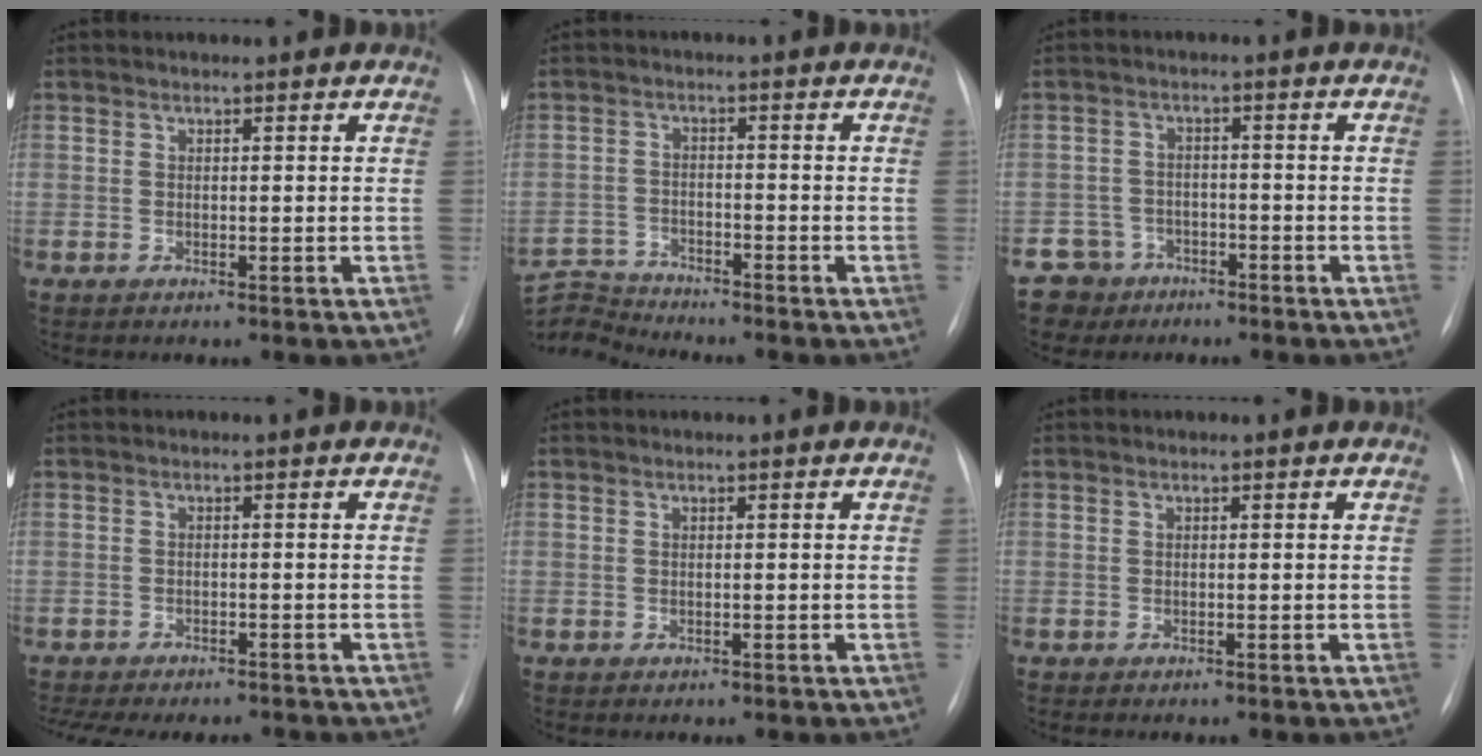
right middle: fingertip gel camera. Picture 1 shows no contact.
{"total": 7.2, "force": [-7.2, -0.1, -0.6], "torque": [0.001, 0.009, -0.140]}
{"total": 5.1, "force": [-3.5, 3.7, -0.7], "torque": [0.016, 0.007, -0.061]}
{"total": 11.6, "force": [-10.0, 3.8, 4.5], "torque": [-0.091, 0.000, -0.127]}
{"total": 0.0}
{"total": 0.0}